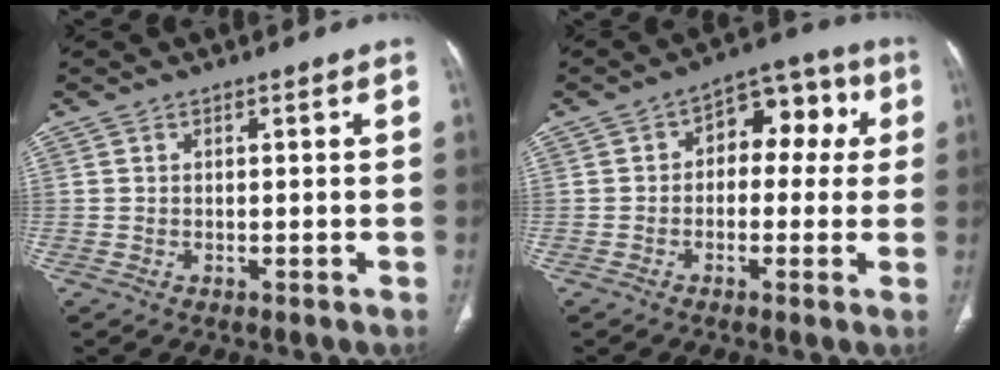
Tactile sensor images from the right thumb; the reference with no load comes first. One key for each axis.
{"total": 10.4, "fx": 1.6, "fy": 6.7, "fz": 7.7, "tx": -0.051, "ty": 0.037, "tz": 0.012}